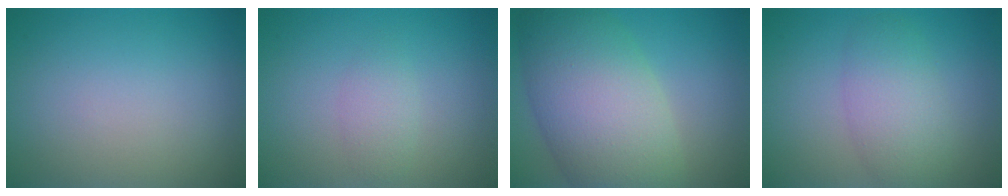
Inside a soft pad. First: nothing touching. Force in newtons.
{"total": 1.5, "press": 1.5, "slide": 0.0}
{"total": 11.0, "press": 10.9, "slide": 0.4}
{"total": 4.2, "press": 4.2, "slide": 0.0}